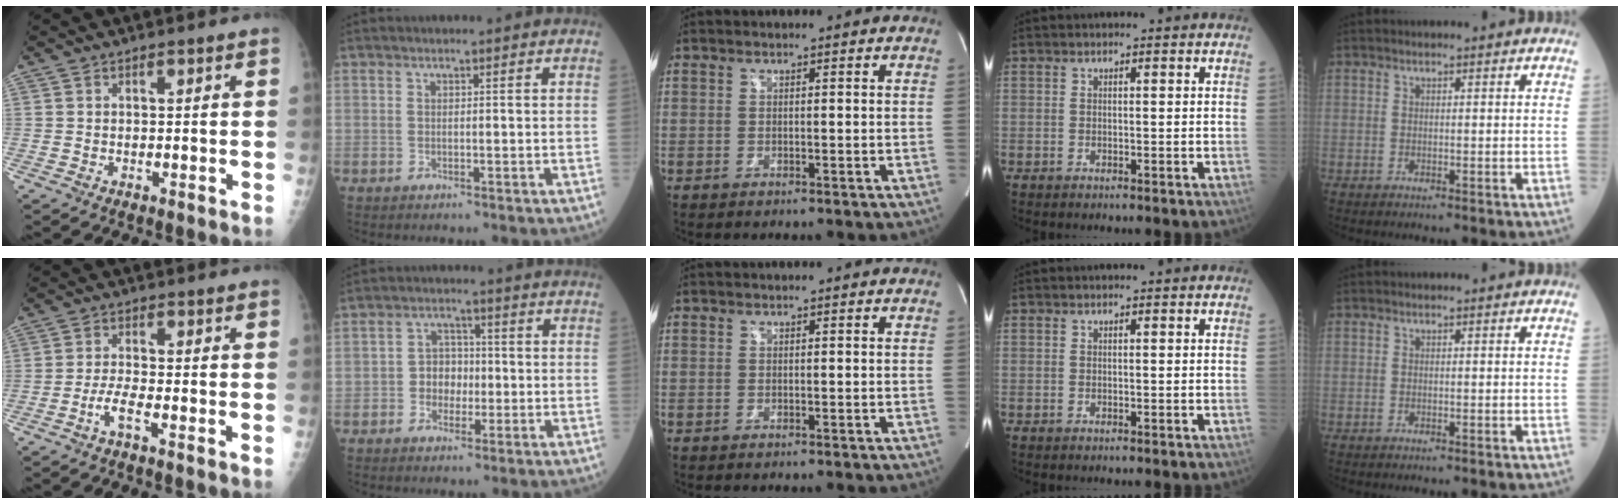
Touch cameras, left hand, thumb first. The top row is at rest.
{"thumb": {"total": 4.5, "force": [-2.7, 1.1, 3.4], "torque": [-0.075, 0.017, -0.052]}, "index": {"total": 5.2, "force": [-1.4, 4.1, 2.9], "torque": [-0.056, 0.015, -0.026]}}